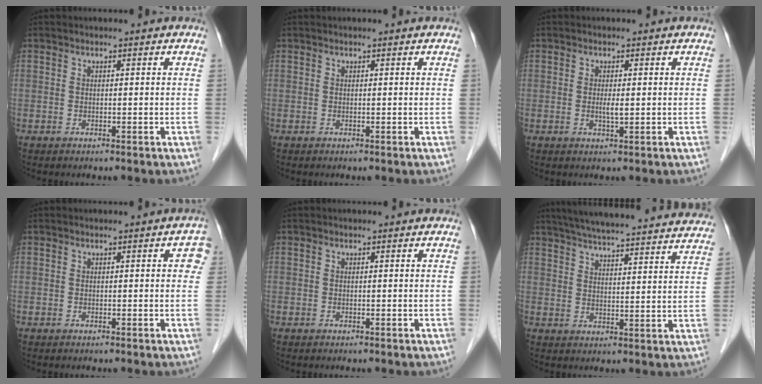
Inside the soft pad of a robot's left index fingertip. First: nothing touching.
{"total": 0.0}
{"total": 1.5, "force": [-0.2, 0.2, 1.4], "torque": [-0.028, -0.006, -0.002]}
{"total": 2.5, "force": [0.6, 1.2, 2.1], "torque": [-0.010, 0.008, 0.002]}
{"total": 0.0}
{"total": 28.4, "force": [26.2, 2.6, 10.7], "torque": [-0.177, -0.022, 0.330]}